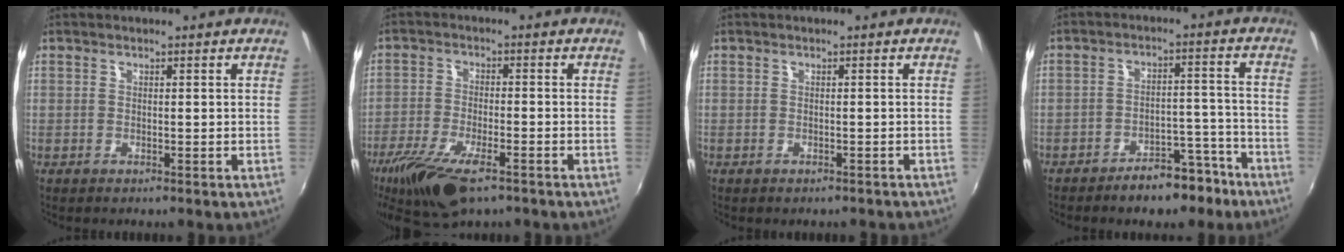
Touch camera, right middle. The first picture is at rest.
{"total": 12.6, "force": [-8.2, 4.4, 8.5], "torque": [-0.192, -0.040, -0.153]}
{"total": 1.8, "force": [-1.6, 0.7, 0.6], "torque": [-0.014, -0.006, -0.017]}
{"total": 8.8, "force": [-6.8, 3.9, 3.9], "torque": [-0.063, 0.035, -0.079]}